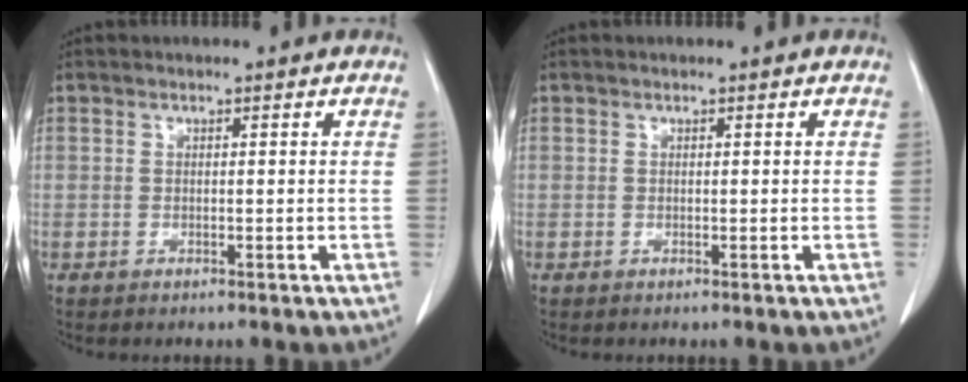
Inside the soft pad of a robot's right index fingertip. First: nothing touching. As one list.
[{"total": 0.0}]